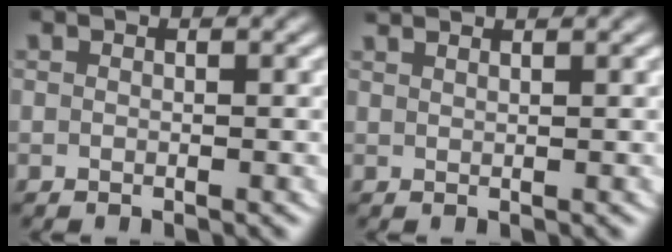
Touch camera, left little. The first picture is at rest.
{"total": 1.6, "force": [1.5, -0.5, 0.4], "torque": [-0.003, 0.001, 0.028]}